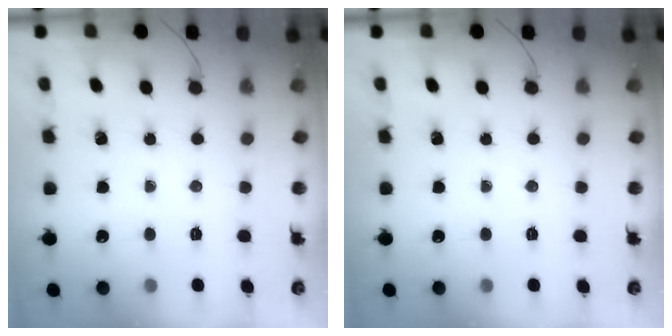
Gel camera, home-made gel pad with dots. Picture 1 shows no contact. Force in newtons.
{"total": 0.0}